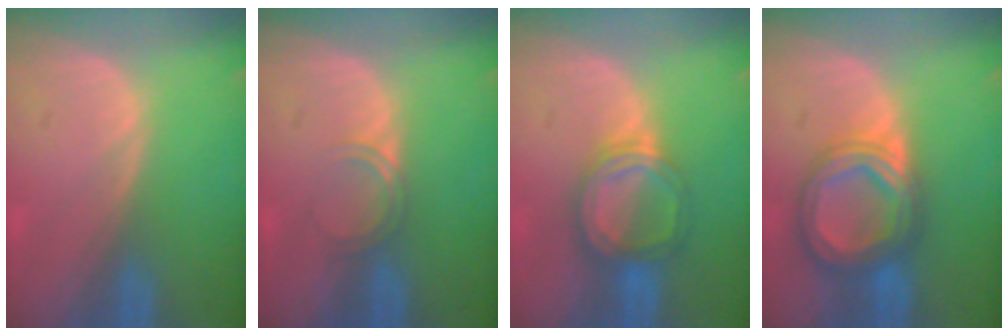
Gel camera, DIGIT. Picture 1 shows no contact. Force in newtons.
{"total": 2.0, "press": 2.0, "slide": 0.2}
{"total": 6.5, "press": 5.8, "slide": 3.0}
{"total": 7.8, "press": 7.8, "slide": 0.5}